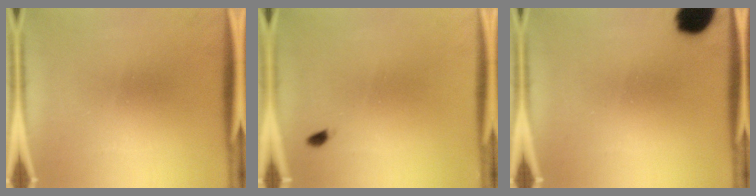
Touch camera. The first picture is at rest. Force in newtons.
{"total": 0.7}
{"total": 10.8}